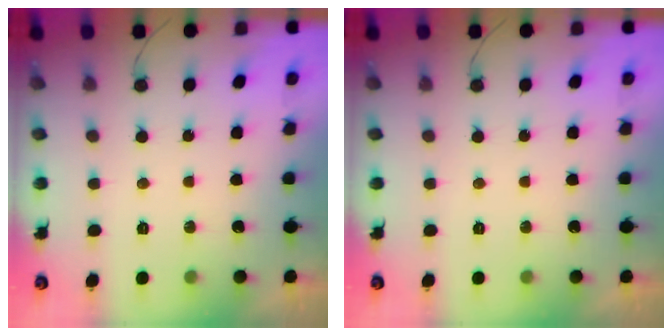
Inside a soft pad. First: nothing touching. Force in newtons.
{"total": 0.0}